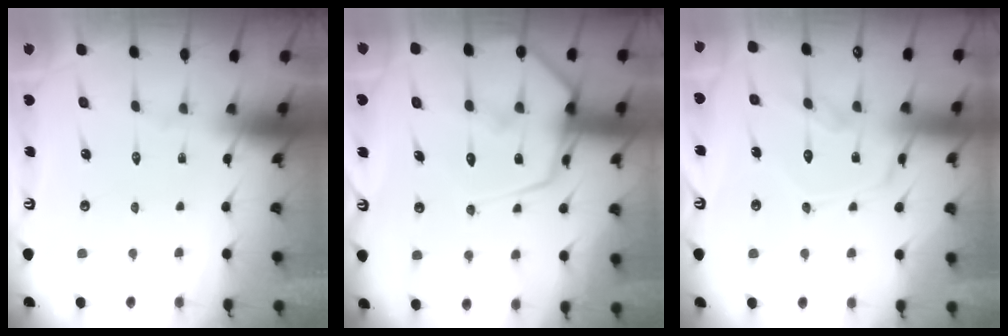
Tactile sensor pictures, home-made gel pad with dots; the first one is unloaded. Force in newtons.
{"total": 14.5, "press": 14.4, "slide": 1.6}
{"total": 11.7, "press": 11.6, "slide": 0.7}